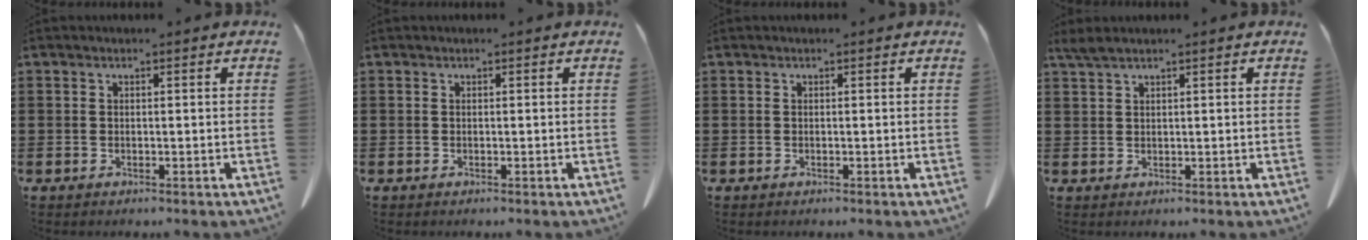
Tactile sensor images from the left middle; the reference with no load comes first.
{"total": 0.0}
{"total": 0.0}
{"total": 1.6, "force": [1.3, 0.1, 0.8], "torque": [-0.021, -0.003, 0.025]}